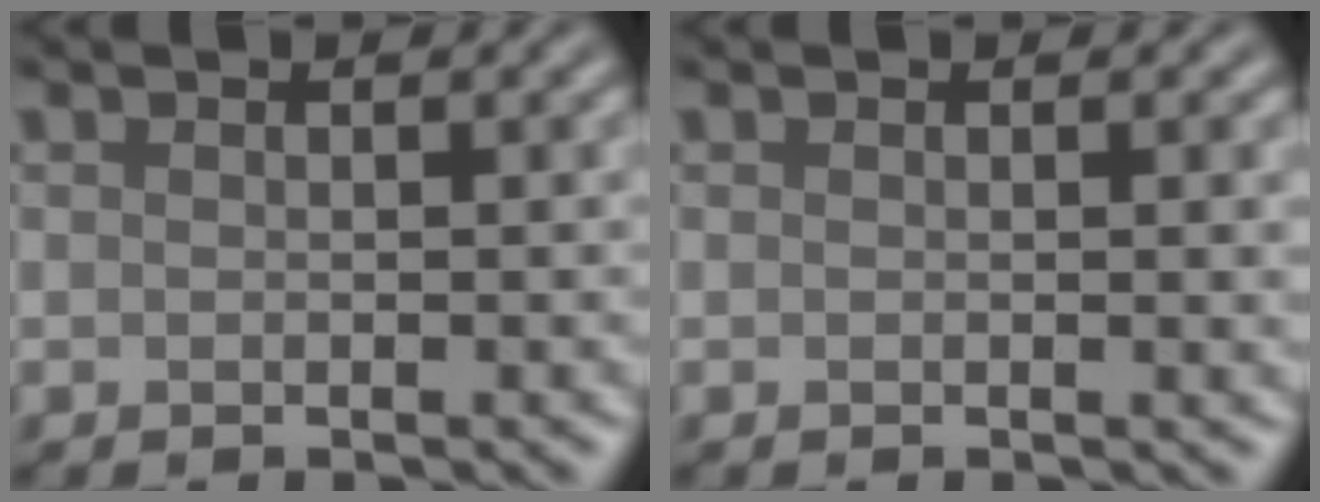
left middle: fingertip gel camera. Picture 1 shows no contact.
{"total": 1.3, "force": [0.1, 0.3, 1.3], "torque": [-0.012, 0.000, -0.001]}